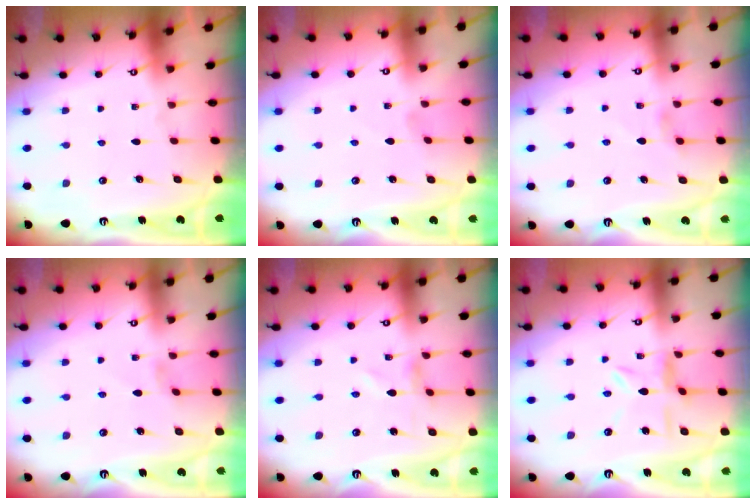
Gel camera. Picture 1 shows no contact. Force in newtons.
{"total": 0.0}
{"total": 1.7, "press": 1.6, "slide": 0.4}
{"total": 0.7, "press": 0.6, "slide": 0.4}
{"total": 0.7, "press": 0.6, "slide": 0.3}
{"total": 6.3, "press": 6.3, "slide": 0.7}